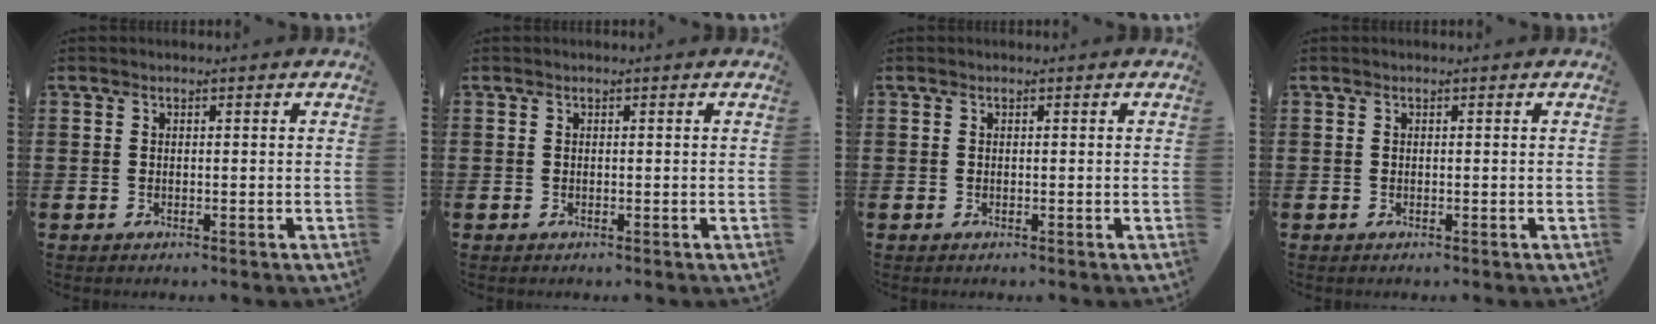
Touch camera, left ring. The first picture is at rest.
{"total": 0.0}
{"total": 0.0}
{"total": 0.0}